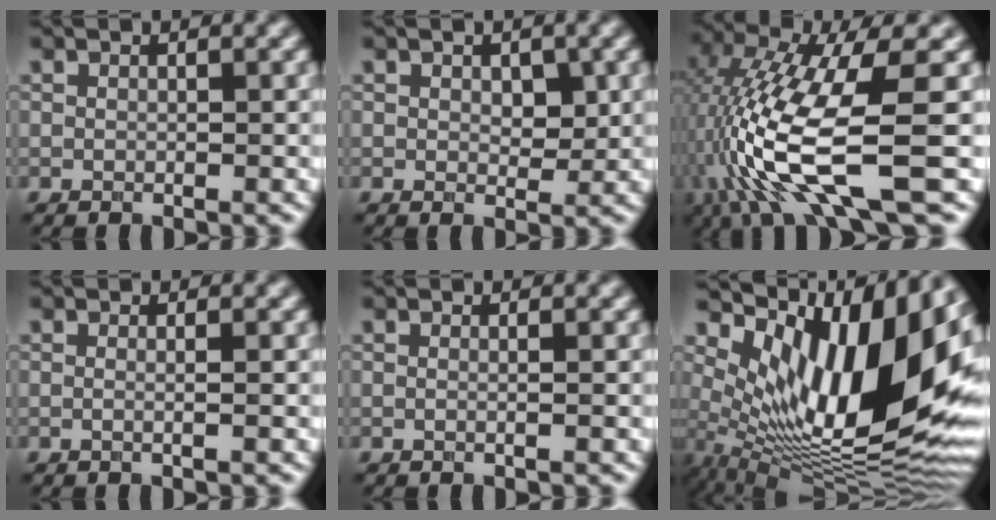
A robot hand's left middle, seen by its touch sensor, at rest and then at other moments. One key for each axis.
{"total": 2.0, "fx": 0.5, "fy": 1.2, "fz": 1.5, "tx": -0.019, "ty": -0.006, "tz": 0.010}
{"total": 11.6, "fx": -3.6, "fy": 2.8, "fz": 10.7, "tx": -0.229, "ty": -0.005, "tz": -0.064}
{"total": 1.6, "fx": 0.3, "fy": 0.8, "fz": 1.4, "tx": -0.004, "ty": -0.005, "tz": -0.021}
{"total": 1.0, "fx": 0.1, "fy": 0.5, "fz": 0.9, "tx": -0.008, "ty": -0.007, "tz": -0.011}
{"total": 16.9, "fx": 4.3, "fy": 7.2, "fz": 14.7, "tx": -0.229, "ty": -0.001, "tz": 0.068}